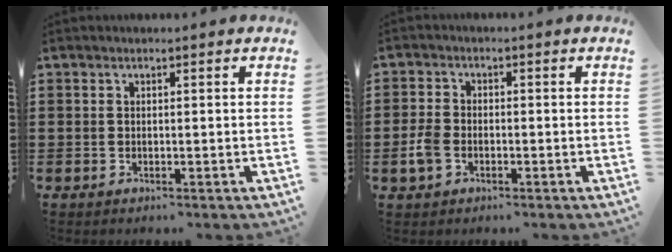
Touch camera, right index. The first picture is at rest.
{"total": 3.5, "force": [-1.3, 2.3, 2.2], "torque": [-0.070, -0.007, -0.031]}